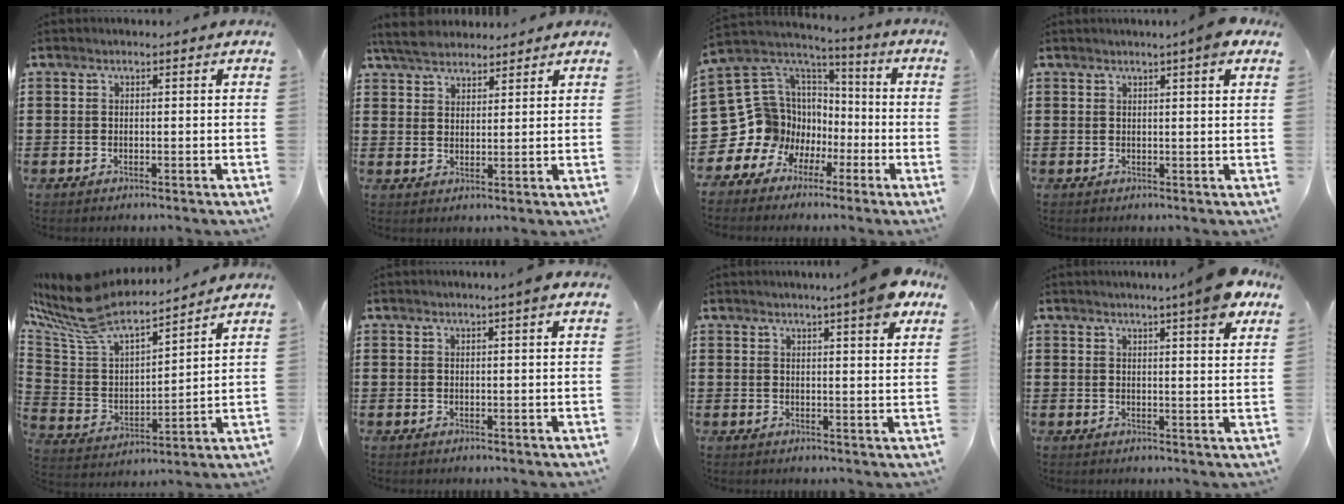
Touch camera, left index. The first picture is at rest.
{"total": 4.7, "force": [4.3, 1.4, 1.2], "torque": [-0.038, -0.003, 0.081]}
{"total": 13.6, "force": [-3.1, 13.0, 2.8], "torque": [-0.135, -0.031, -0.022]}
{"total": 3.0, "force": [2.1, -0.2, 2.1], "torque": [-0.037, -0.003, 0.035]}
{"total": 10.1, "force": [8.9, 2.7, 4.2], "torque": [-0.128, -0.055, 0.152]}
{"total": 1.5, "force": [1.0, -0.3, 1.1], "torque": [-0.022, -0.002, 0.018]}
{"total": 6.3, "force": [4.8, 0.0, 4.1], "torque": [-0.067, -0.014, 0.080]}
{"total": 6.8, "force": [5.3, 0.0, 4.2], "torque": [-0.064, -0.020, 0.088]}